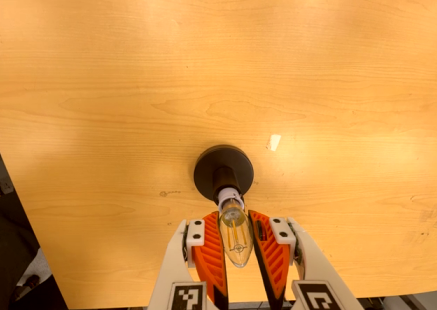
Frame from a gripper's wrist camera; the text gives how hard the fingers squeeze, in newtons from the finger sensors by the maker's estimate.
{"total": 13.9, "left": 13.4, "right": 14.3}